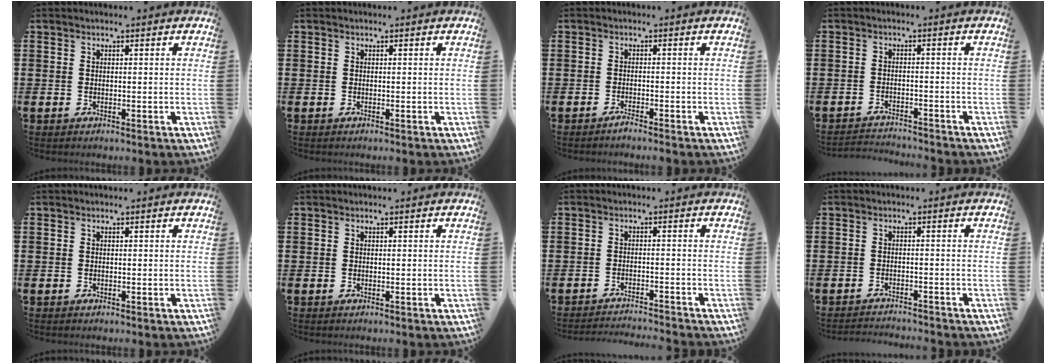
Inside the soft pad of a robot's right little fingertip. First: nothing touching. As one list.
[{"total": 0.0}, {"total": 1.2, "force": [-1.1, 0.0, 0.5], "torque": [-0.009, -0.004, -0.020]}, {"total": 2.0, "force": [-2.0, 0.0, -0.1], "torque": [-0.004, 0.002, -0.044]}, {"total": 0.0}, {"total": 0.0}, {"total": 1.9, "force": [-1.9, -0.3, 0.0], "torque": [-0.001, 0.003, -0.039]}, {"total": 1.6, "force": [-1.6, -0.1, -0.1], "torque": [-0.002, 0.003, -0.034]}]